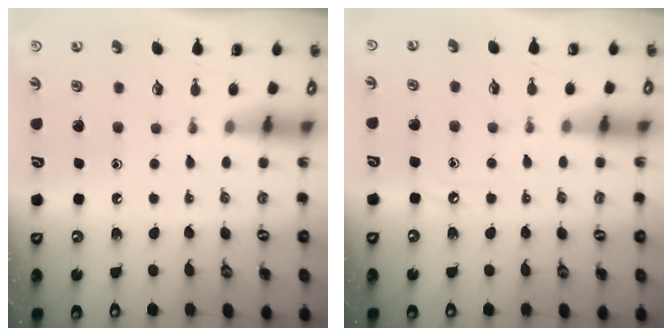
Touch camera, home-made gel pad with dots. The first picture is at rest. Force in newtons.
{"total": 3.6, "press": 3.5, "slide": 0.5}